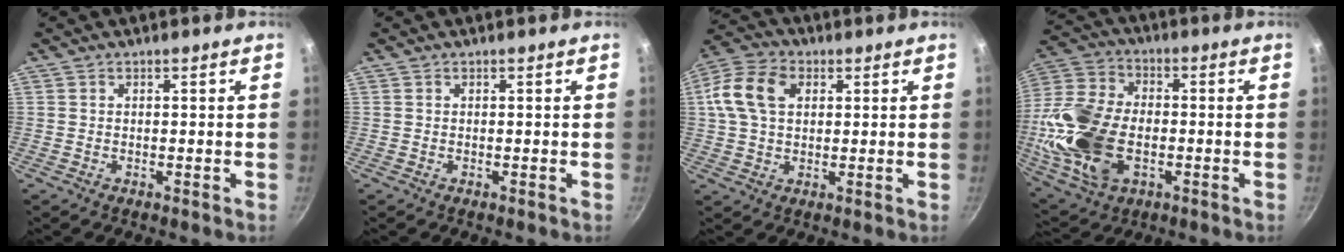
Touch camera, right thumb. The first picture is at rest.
{"total": 0.0}
{"total": 10.9, "force": [2.7, 7.5, 7.4], "torque": [-0.133, 0.014, 0.036]}
{"total": 20.7, "force": [-3.1, 13.4, 15.4], "torque": [-0.305, 0.020, -0.056]}